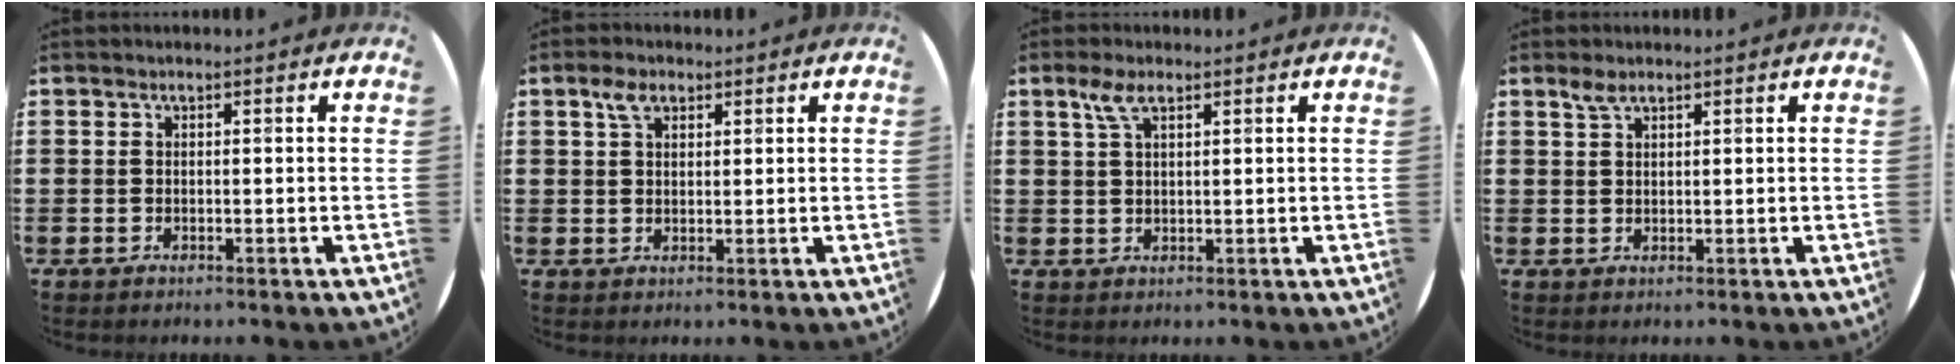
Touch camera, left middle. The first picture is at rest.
{"total": 3.0, "force": [1.9, 1.6, 1.8], "torque": [-0.032, 0.004, 0.033]}
{"total": 3.5, "force": [2.0, 1.1, 2.6], "torque": [-0.058, 0.007, 0.034]}
{"total": 1.7, "force": [1.2, 0.6, 1.0], "torque": [-0.022, 0.004, 0.022]}